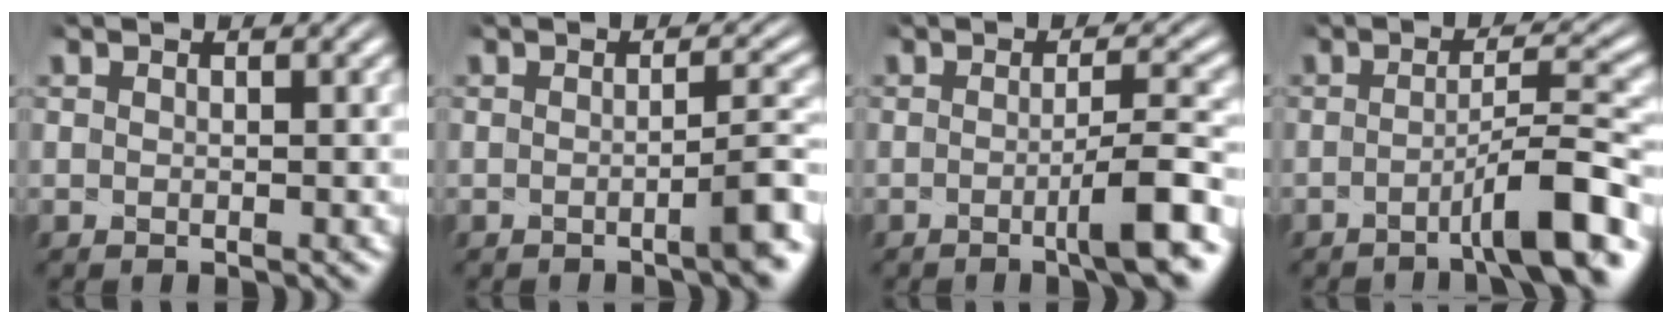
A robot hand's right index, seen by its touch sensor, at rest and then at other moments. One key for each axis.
{"total": 3.7, "fx": -1.1, "fy": 0.9, "fz": 3.4, "tx": -0.038, "ty": 0.017, "tz": -0.030}
{"total": 4.5, "fx": -1.8, "fy": 0.8, "fz": 4.0, "tx": -0.053, "ty": 0.012, "tz": -0.042}
{"total": 5.4, "fx": -3.2, "fy": 0.3, "fz": 4.3, "tx": -0.065, "ty": 0.008, "tz": -0.062}